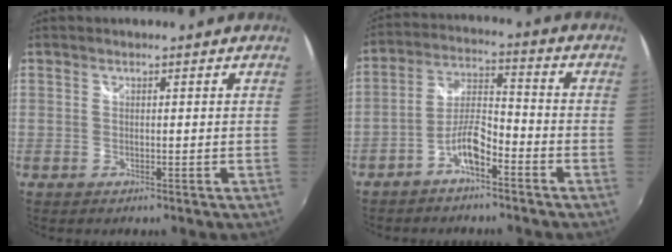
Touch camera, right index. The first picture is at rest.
{"total": 6.6, "force": [-4.2, 1.8, 4.8], "torque": [-0.103, 0.017, -0.077]}